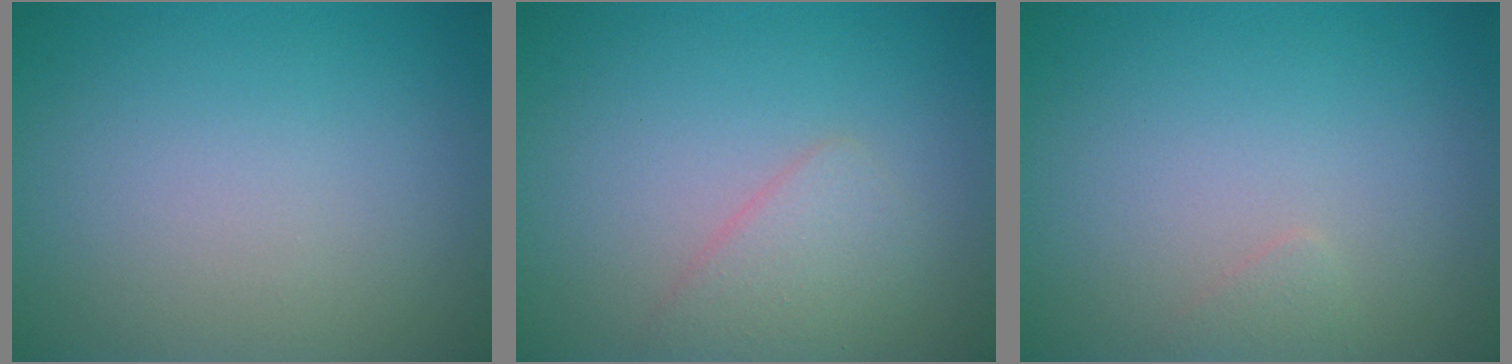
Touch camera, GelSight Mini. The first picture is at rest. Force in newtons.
{"total": 2.1, "press": 2.1, "slide": 0.1}
{"total": 0.6, "press": 0.6, "slide": 0.0}